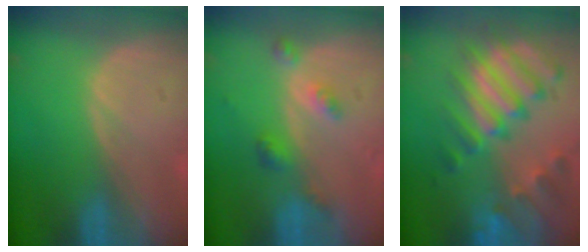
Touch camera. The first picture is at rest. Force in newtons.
{"total": 4.3, "press": 3.9, "slide": 1.7}
{"total": 11.7, "press": 10.0, "slide": 6.0}